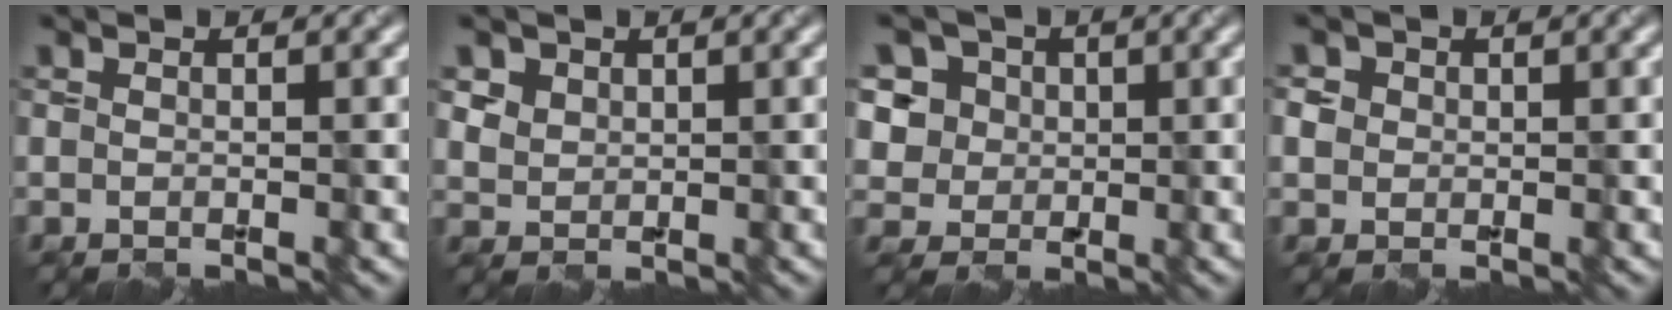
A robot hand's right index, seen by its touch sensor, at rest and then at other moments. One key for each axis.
{"total": 2.7, "fx": 1.6, "fy": 2.0, "fz": 0.9, "tx": -0.035, "ty": 0.000, "tz": 0.045}
{"total": 8.1, "fx": 3.5, "fy": 6.6, "fz": 3.2, "tx": -0.061, "ty": 0.020, "tz": 0.035}
{"total": 2.2, "fx": 0.7, "fy": 2.0, "fz": 0.7, "tx": -0.013, "ty": 0.011, "tz": 0.012}